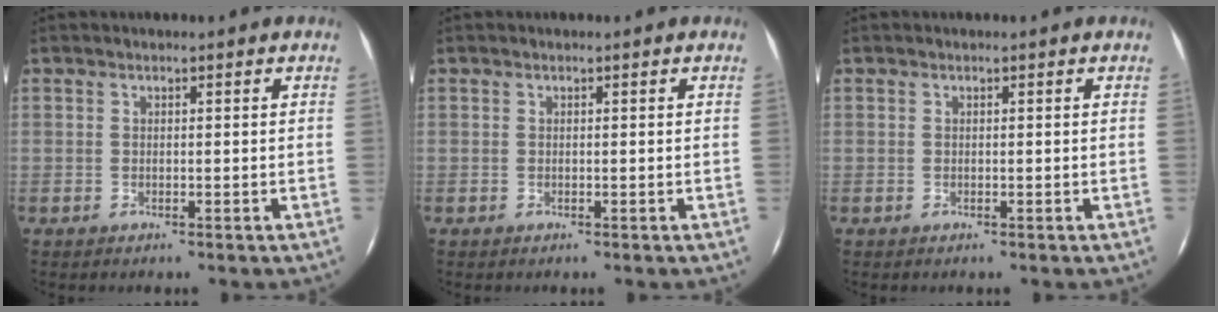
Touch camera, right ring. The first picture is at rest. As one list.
[{"total": 0.0}, {"total": 0.0}]